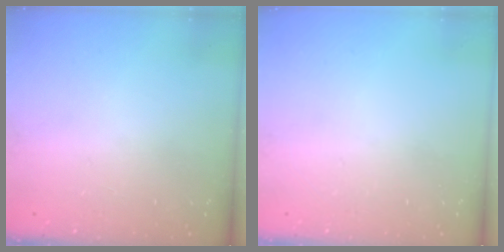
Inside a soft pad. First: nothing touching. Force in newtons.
{"total": 0.0}